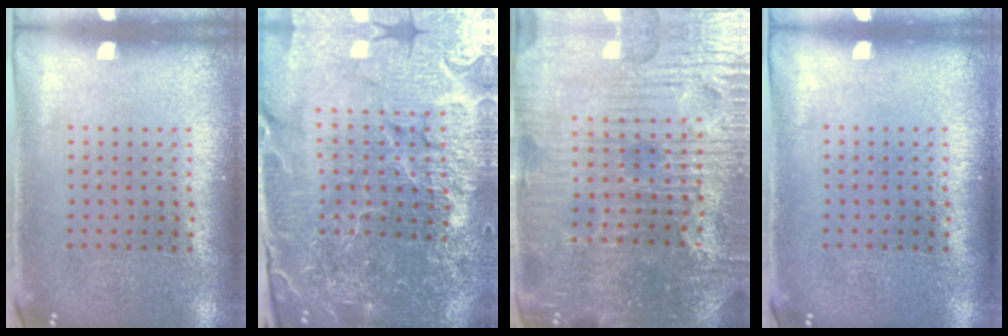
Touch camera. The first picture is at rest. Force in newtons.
{"total": 6.1, "press": 5.4, "slide": 2.8}
{"total": 5.6, "press": 5.3, "slide": 1.8}
{"total": 0.0}